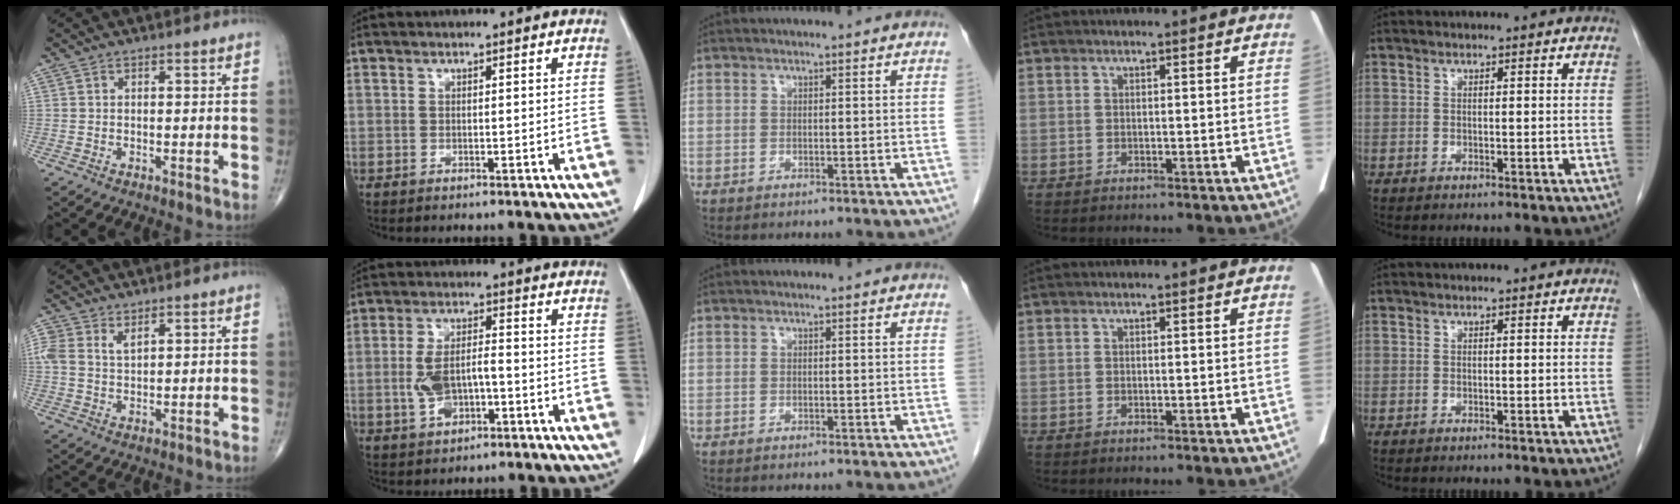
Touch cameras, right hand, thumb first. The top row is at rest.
{"thumb": {"total": 4.6, "force": [2.3, 2.6, 2.9], "torque": [-0.057, 0.002, 0.053]}, "index": {"total": 6.7, "force": [-1.8, 3.3, 5.6], "torque": [-0.118, 0.010, -0.026]}}